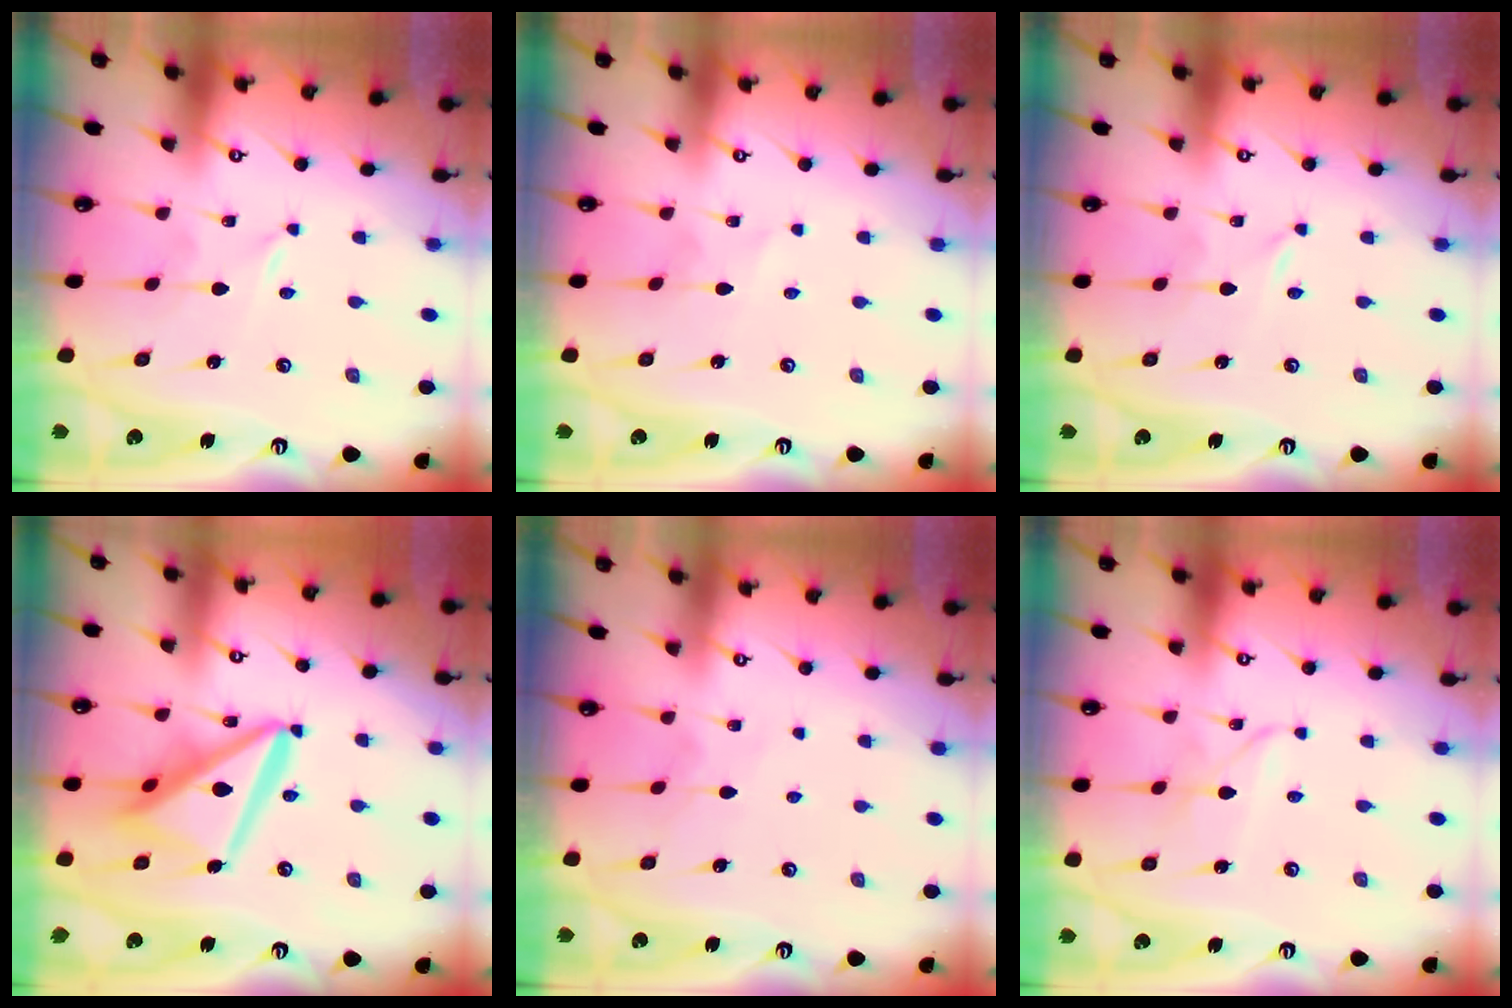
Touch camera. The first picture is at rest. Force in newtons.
{"total": 1.7, "press": 1.7, "slide": 0.2}
{"total": 0.0}
{"total": 17.0, "press": 16.9, "slide": 2.1}
{"total": 5.0, "press": 5.0, "slide": 0.5}
{"total": 2.5, "press": 2.5, "slide": 0.2}